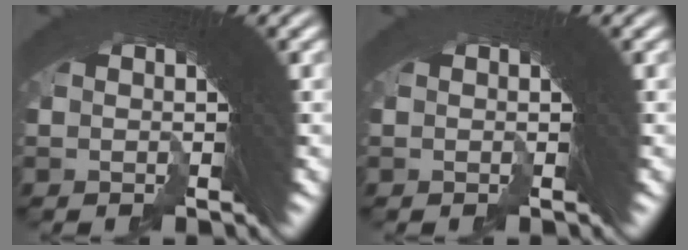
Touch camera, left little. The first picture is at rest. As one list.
[{"total": 0.6, "force": [-0.1, -0.2, -0.6], "torque": [0.010, -0.001, -0.003]}]